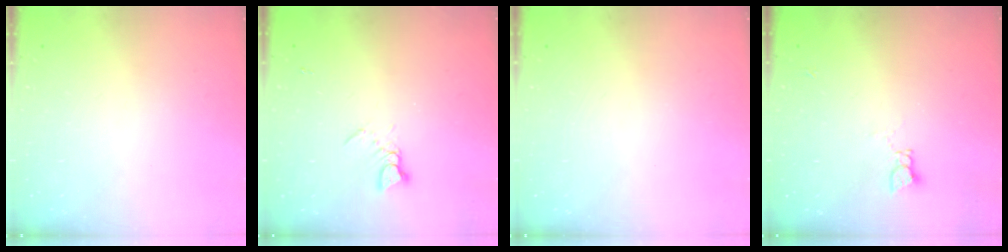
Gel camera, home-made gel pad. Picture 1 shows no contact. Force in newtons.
{"total": 2.6, "press": 2.6, "slide": 0.3}
{"total": 0.0}
{"total": 1.8, "press": 1.7, "slide": 0.2}